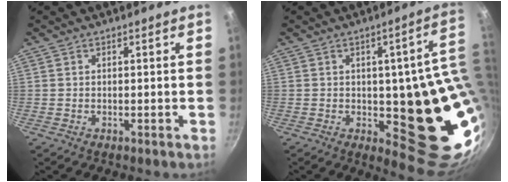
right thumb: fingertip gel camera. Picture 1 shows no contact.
{"total": 18.9, "force": [0.8, 7.8, 17.2], "torque": [-0.138, -0.024, 0.020]}